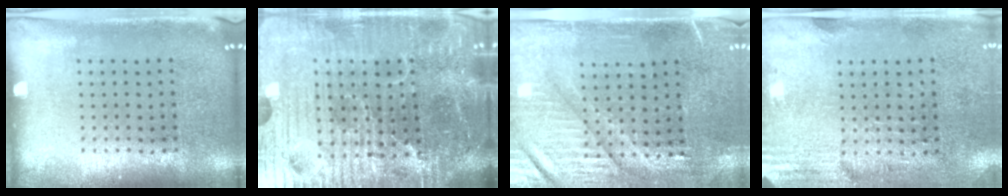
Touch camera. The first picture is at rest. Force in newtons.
{"total": 7.4, "press": 6.6, "slide": 3.4}
{"total": 3.5, "press": 3.2, "slide": 1.4}
{"total": 2.8, "press": 2.5, "slide": 1.4}